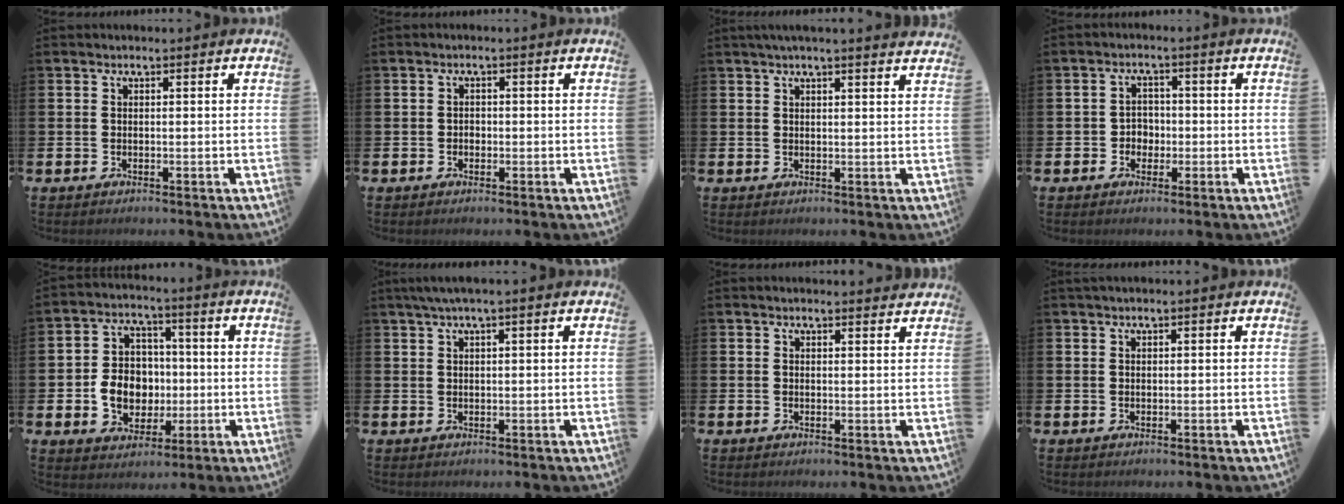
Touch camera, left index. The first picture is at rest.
{"total": 1.0, "force": [-0.4, 0.9, 0.3], "torque": [-0.001, 0.001, -0.010]}
{"total": 2.4, "force": [2.3, -0.5, 0.5], "torque": [-0.019, -0.008, 0.043]}
{"total": 2.6, "force": [-0.7, 2.4, 0.8], "torque": [-0.007, 0.002, -0.022]}
{"total": 7.5, "force": [-0.9, 6.5, 3.6], "torque": [-0.056, 0.015, -0.019]}
{"total": 2.1, "force": [1.4, -0.1, 1.6], "torque": [-0.032, 0.002, 0.025]}
{"total": 1.3, "force": [1.3, 0.1, 0.1], "torque": [0.011, -0.007, 0.020]}
{"total": 0.6, "force": [0.4, 0.1, 0.4], "torque": [0.000, -0.001, 0.006]}